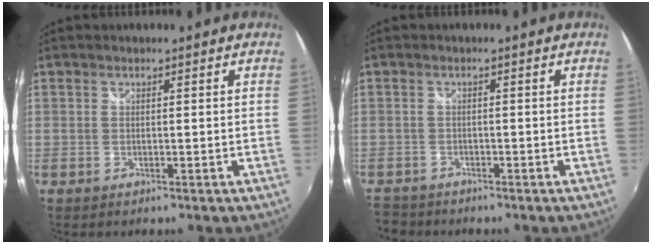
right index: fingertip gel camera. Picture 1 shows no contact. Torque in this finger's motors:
{"motor_torque": [-1.94, -0.20, -1.05, -0.21]}